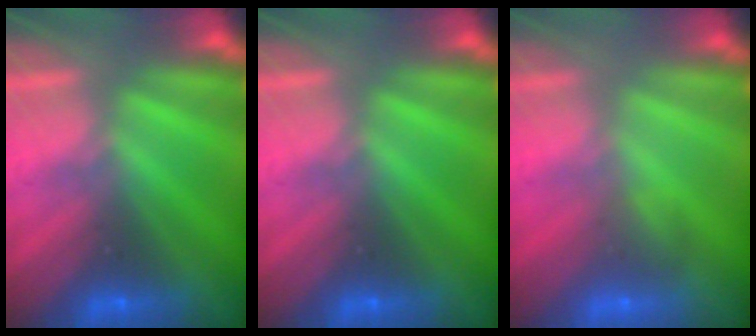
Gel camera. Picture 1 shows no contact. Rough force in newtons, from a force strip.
{"total": 0.0}
{"total": 2.8}